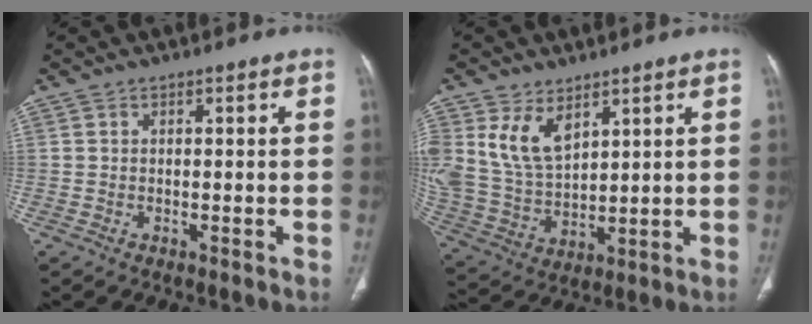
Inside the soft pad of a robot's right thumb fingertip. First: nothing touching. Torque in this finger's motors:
{"motor_torque": [-0.94, 1.87, 1.36, 1.25, 0.39]}